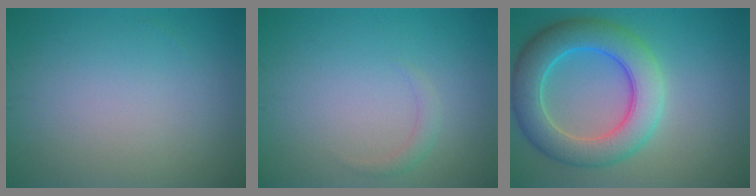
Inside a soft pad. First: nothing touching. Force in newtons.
{"total": 1.0, "press": 1.0, "slide": 0.1}
{"total": 7.9, "press": 7.9, "slide": 0.3}